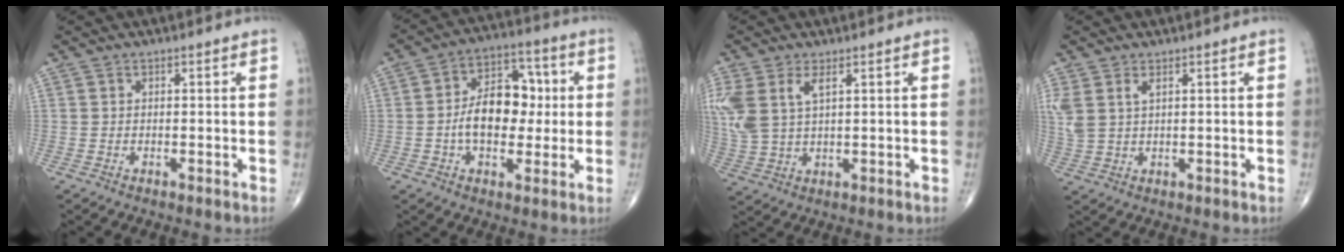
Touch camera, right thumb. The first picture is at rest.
{"total": 12.9, "force": [-0.3, 8.4, 9.8], "torque": [-0.120, 0.026, -0.010]}
{"total": 9.5, "force": [3.5, 4.8, 7.4], "torque": [-0.183, 0.002, 0.082]}
{"total": 4.9, "force": [2.1, 2.4, 3.7], "torque": [-0.097, 0.003, 0.051]}